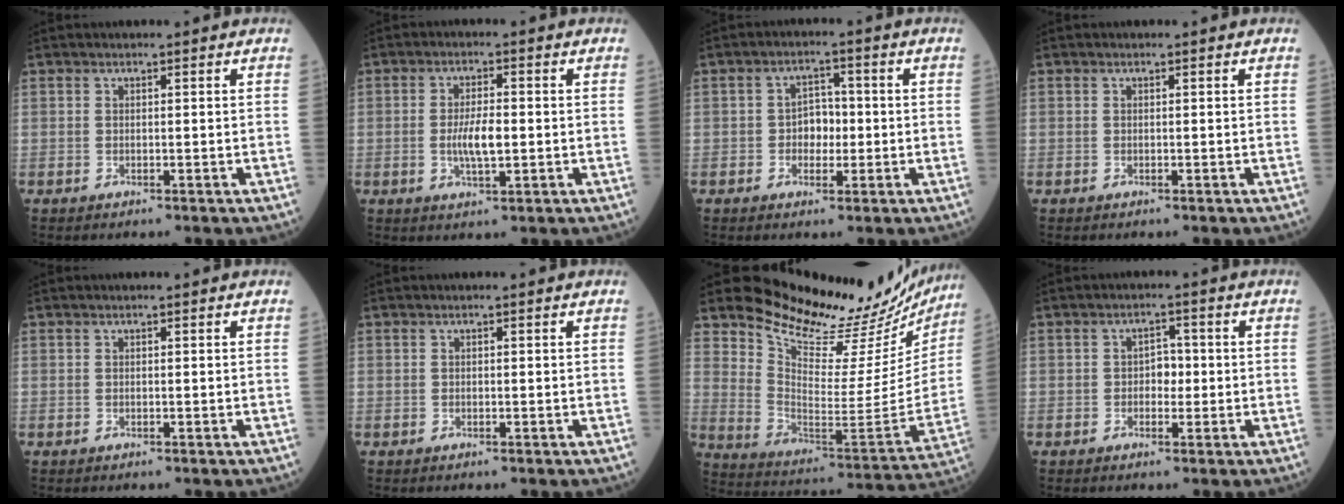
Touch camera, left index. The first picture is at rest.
{"total": 4.8, "force": [-1.3, 1.3, 4.4], "torque": [-0.087, -0.007, -0.027]}
{"total": 3.8, "force": [-1.3, 2.7, 2.4], "torque": [-0.031, 0.008, -0.029]}
{"total": 0.0}
{"total": 0.0}
{"total": 0.8, "force": [-0.8, 0.1, -0.2], "torque": [0.007, -0.003, -0.018]}
{"total": 25.7, "force": [23.4, 6.5, 8.4], "torque": [-0.127, -0.101, 0.305]}
{"total": 2.6, "force": [-1.0, 1.7, 1.7], "torque": [-0.015, 0.004, -0.024]}